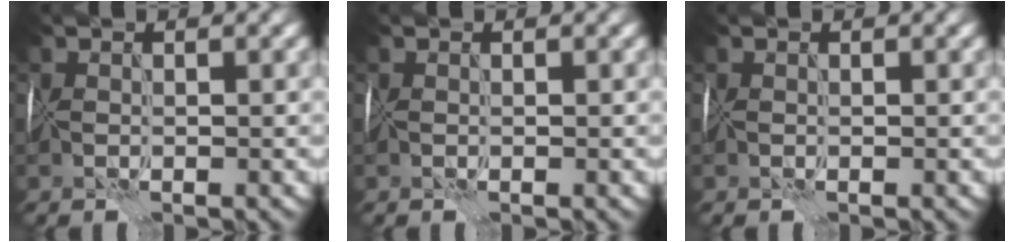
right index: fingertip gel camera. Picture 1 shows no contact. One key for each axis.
{"total": 0.0}
{"total": 0.0}